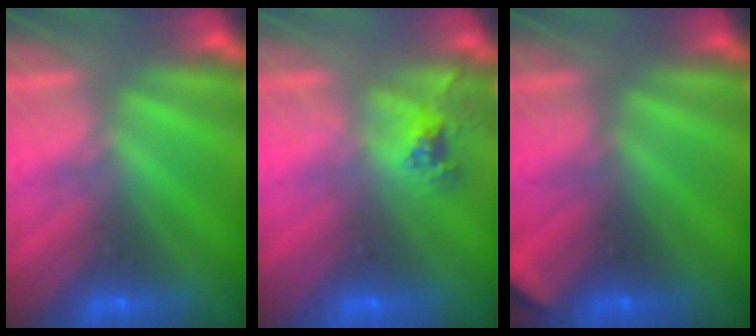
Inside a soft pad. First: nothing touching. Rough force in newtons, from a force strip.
{"total": 2.5}
{"total": 2.1}